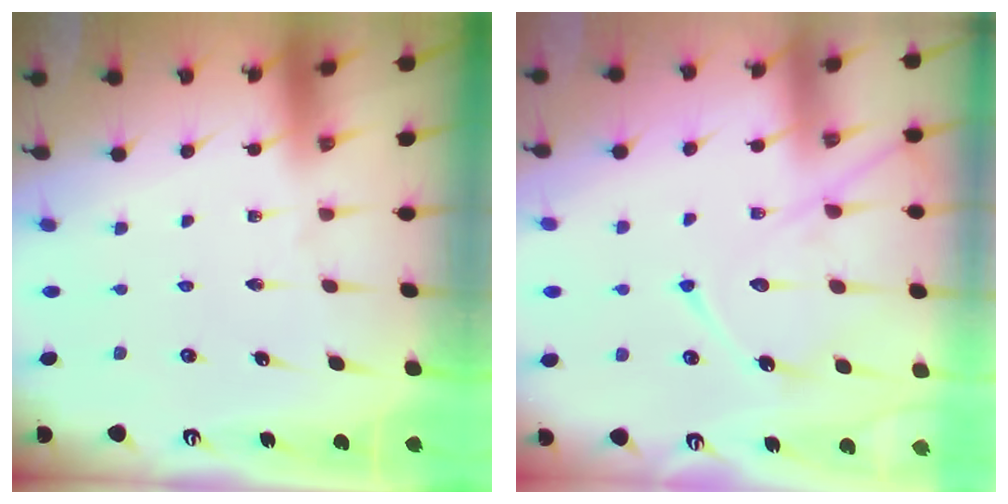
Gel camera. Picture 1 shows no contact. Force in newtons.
{"total": 13.5, "press": 13.4, "slide": 1.3}